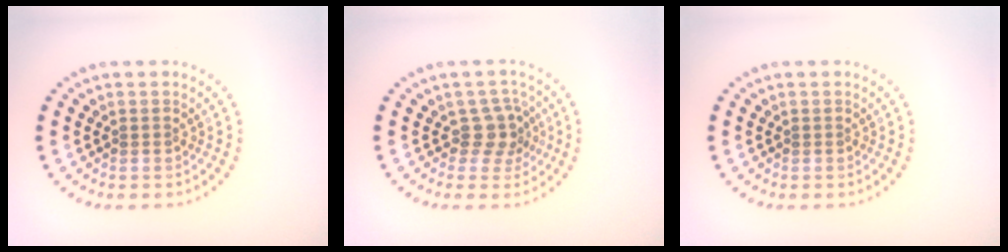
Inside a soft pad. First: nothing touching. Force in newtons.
{"total": 2.6, "press": 1.9, "slide": 1.8}
{"total": 0.0}